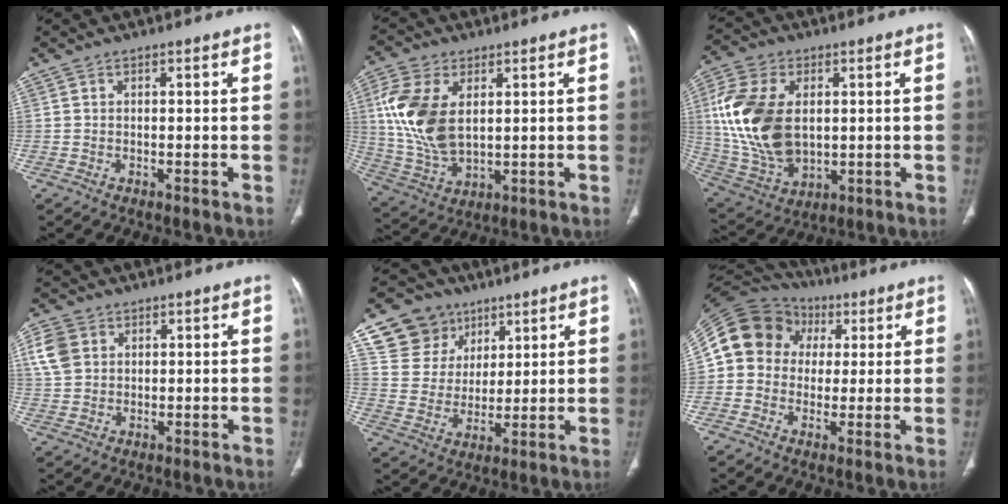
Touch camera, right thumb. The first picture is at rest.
{"total": 14.6, "force": [3.2, 8.6, 11.4], "torque": [-0.236, -0.009, 0.069]}
{"total": 19.2, "force": [2.2, 12.4, 14.5], "torque": [-0.292, -0.008, 0.054]}
{"total": 6.2, "force": [2.1, 4.9, 3.2], "torque": [-0.059, 0.005, 0.042]}
{"total": 12.2, "force": [6.8, 9.7, 2.8], "torque": [-0.019, -0.026, 0.134]}
{"total": 15.4, "force": [2.9, 13.3, 7.2], "torque": [-0.122, 0.038, 0.043]}